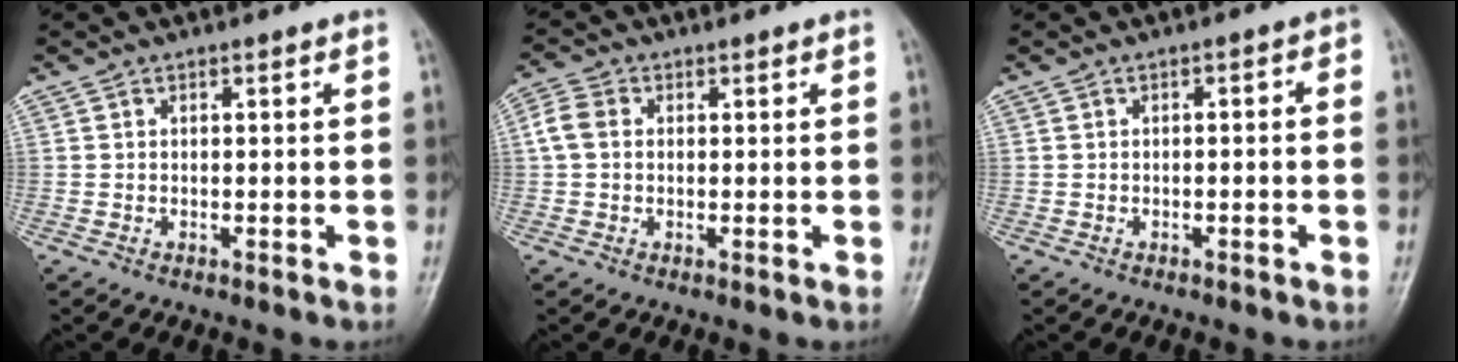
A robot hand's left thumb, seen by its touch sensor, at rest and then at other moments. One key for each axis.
{"total": 4.0, "fx": 0.6, "fy": 3.1, "fz": 2.5, "tx": -0.055, "ty": 0.012, "tz": 0.006}
{"total": 1.8, "fx": -0.4, "fy": 0.7, "fz": 1.6, "tx": -0.025, "ty": 0.019, "tz": -0.005}